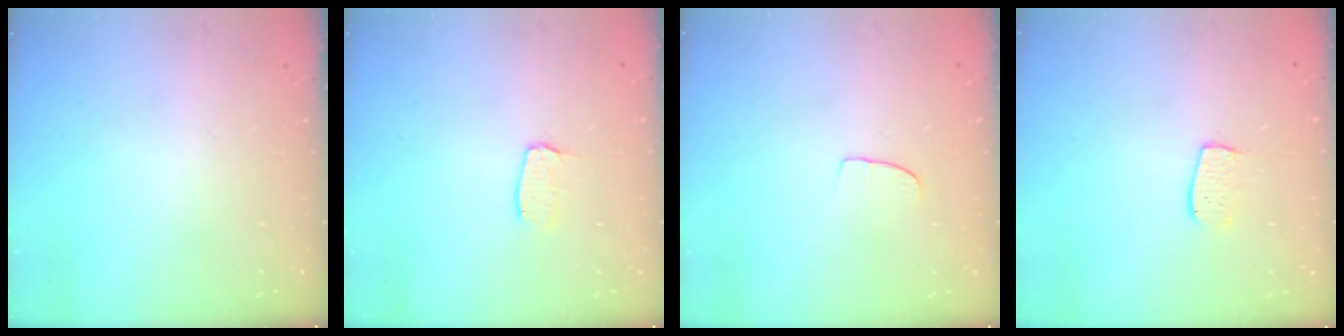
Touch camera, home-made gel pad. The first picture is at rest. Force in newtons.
{"total": 3.7, "press": 3.7, "slide": 0.3}
{"total": 3.2, "press": 3.1, "slide": 0.3}
{"total": 6.3, "press": 6.2, "slide": 0.5}